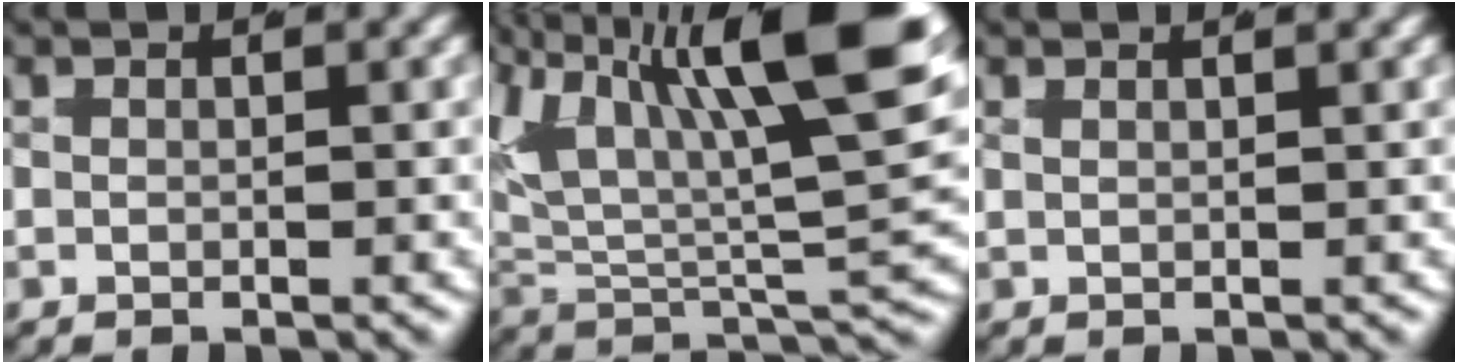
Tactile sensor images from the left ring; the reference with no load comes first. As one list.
[{"total": 13.6, "force": [3.6, 6.6, 11.3], "torque": [-0.184, -0.004, 0.053]}, {"total": 1.1, "force": [0.9, 0.2, 0.6], "torque": [-0.003, 0.009, 0.012]}]